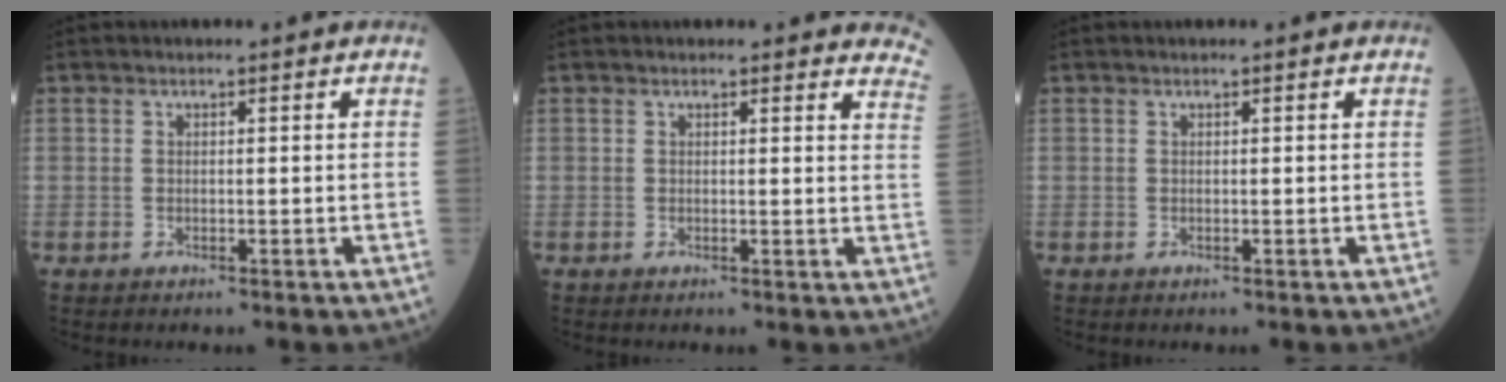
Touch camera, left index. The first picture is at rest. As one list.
[{"total": 8.9, "force": [8.4, 2.1, 1.9], "torque": [0.016, -0.025, 0.053]}, {"total": 0.0}]